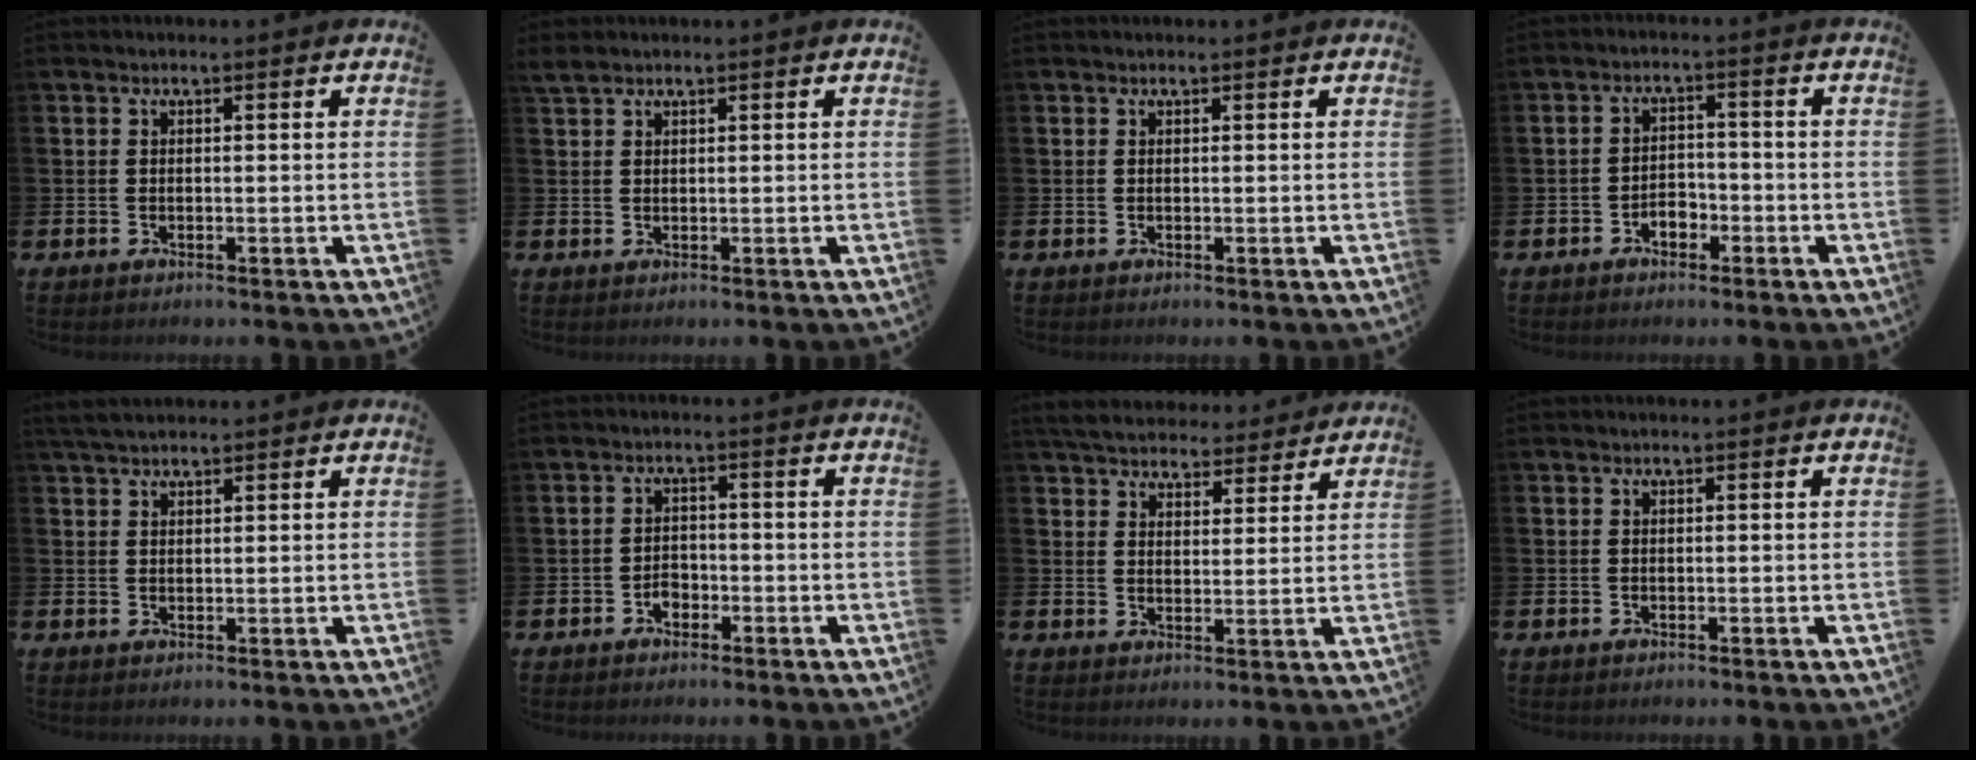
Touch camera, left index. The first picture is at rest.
{"total": 1.6, "force": [1.4, 0.6, 0.4], "torque": [0.000, 0.000, 0.023]}
{"total": 0.0}
{"total": 2.5, "force": [-1.8, 1.4, 0.9], "torque": [-0.018, 0.004, -0.040]}
{"total": 2.9, "force": [2.6, 0.9, 1.1], "torque": [-0.024, -0.003, 0.048]}
{"total": 2.0, "force": [-1.1, 1.5, 0.8], "torque": [-0.014, 0.002, -0.026]}
{"total": 5.6, "force": [5.3, 1.5, 0.4], "torque": [-0.028, -0.035, 0.095]}
{"total": 0.0}